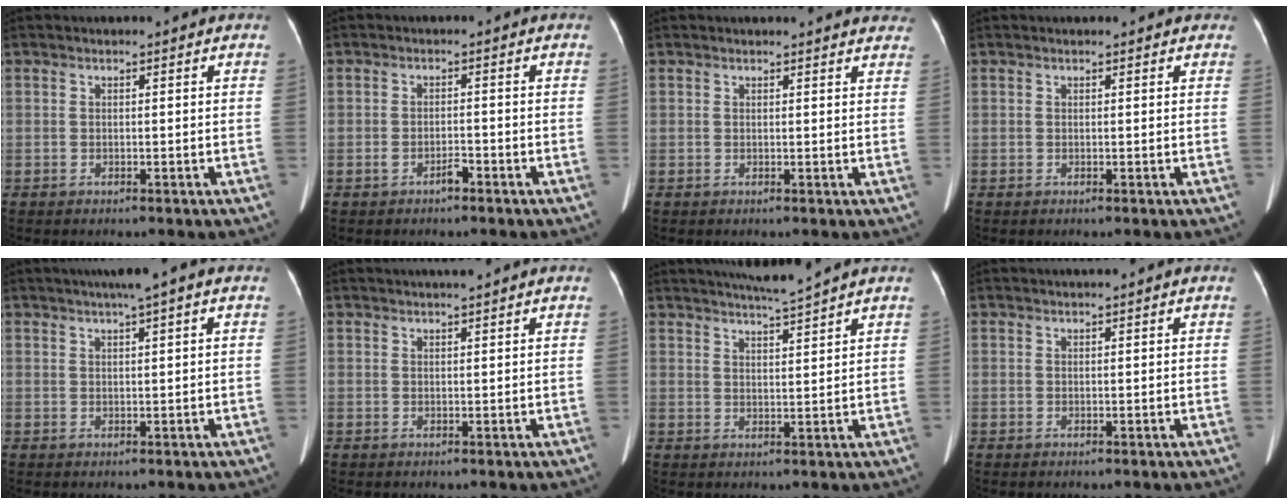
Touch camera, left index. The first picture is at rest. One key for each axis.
{"total": 1.7, "fx": -1.2, "fy": 0.6, "fz": 1.1, "tx": -0.019, "ty": 0.001, "tz": -0.019}
{"total": 8.5, "fx": 8.2, "fy": 1.7, "fz": 1.7, "tx": 0.004, "ty": -0.003, "tz": 0.062}
{"total": 2.2, "fx": 1.9, "fy": 0.8, "fz": 0.8, "tx": -0.009, "ty": 0.013, "tz": 0.011}
{"total": 5.0, "fx": 3.0, "fy": -0.1, "fz": 4.0, "tx": -0.065, "ty": 0.024, "tz": 0.048}
{"total": 3.7, "fx": 3.2, "fy": -0.4, "fz": 1.8, "tx": -0.021, "ty": 0.020, "tz": 0.048}
{"total": 5.8, "fx": 5.2, "fy": -1.4, "fz": 2.0, "tx": -0.037, "ty": -0.002, "tz": 0.087}
{"total": 1.4, "fx": 1.1, "fy": -0.1, "fz": 0.9, "tx": -0.012, "ty": 0.018, "tz": 0.020}